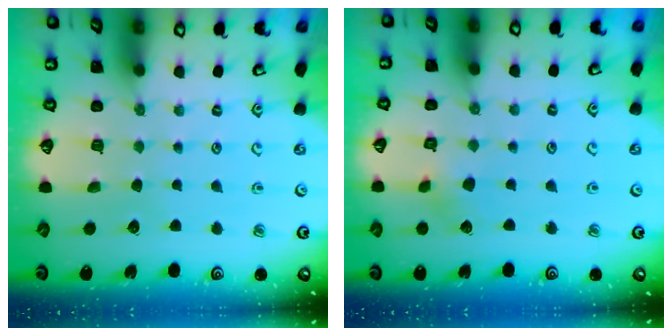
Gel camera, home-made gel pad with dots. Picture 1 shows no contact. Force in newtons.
{"total": 3.3, "press": 3.3, "slide": 0.5}